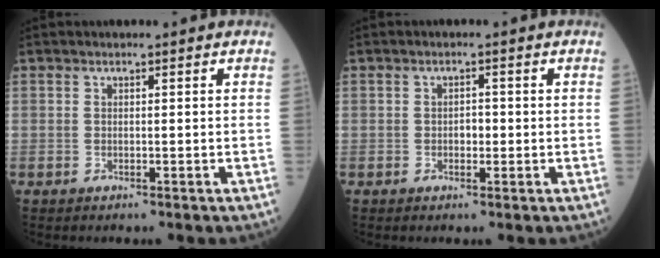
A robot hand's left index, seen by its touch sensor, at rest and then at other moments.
{"total": 1.6, "force": [-0.2, 1.0, 1.2], "torque": [-0.017, 0.003, -0.004]}